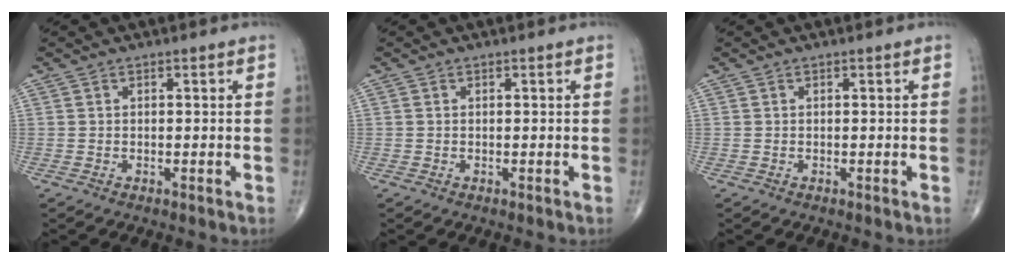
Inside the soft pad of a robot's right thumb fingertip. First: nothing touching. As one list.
[{"total": 0.0}, {"total": 0.0}]